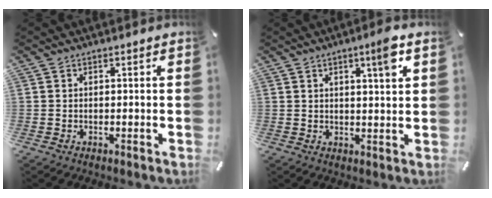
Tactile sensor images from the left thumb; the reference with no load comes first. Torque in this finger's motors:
{"motor_torque": [0.36, 0.10, 0.09, 0.08, 0.05]}